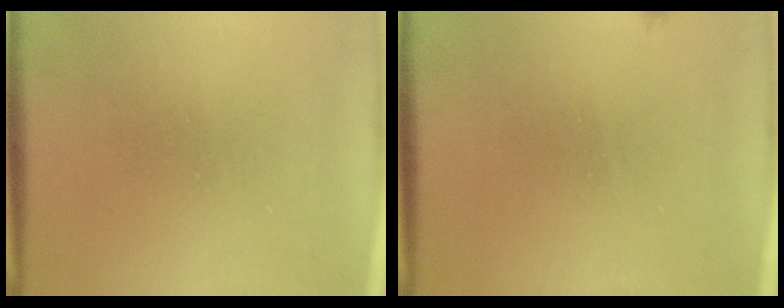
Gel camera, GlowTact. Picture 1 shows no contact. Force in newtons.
{"total": 0.6}